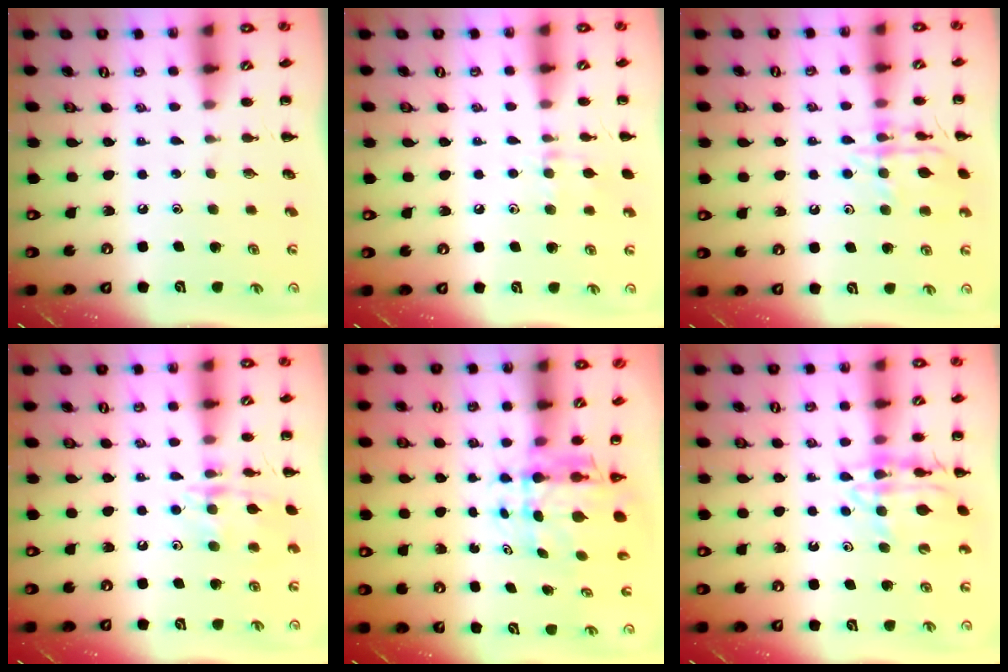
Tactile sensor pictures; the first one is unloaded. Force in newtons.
{"total": 7.8, "press": 7.5, "slide": 2.2}
{"total": 13.9, "press": 13.9, "slide": 0.9}
{"total": 13.3, "press": 13.3, "slide": 0.8}
{"total": 6.7, "press": 6.5, "slide": 1.9}
{"total": 13.1, "press": 13.0, "slide": 2.2}